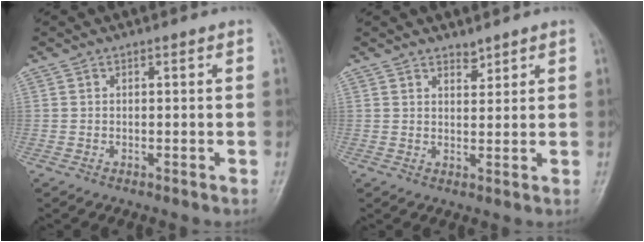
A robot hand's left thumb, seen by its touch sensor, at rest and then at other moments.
{"total": 2.2, "force": [1.9, 0.9, 0.6], "torque": [0.005, -0.015, 0.030]}